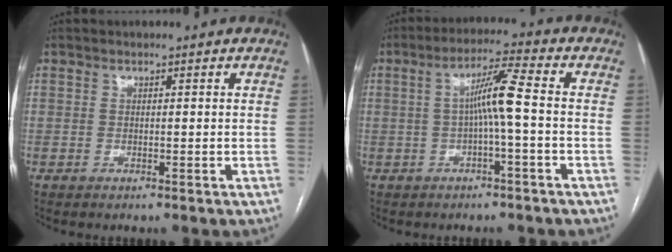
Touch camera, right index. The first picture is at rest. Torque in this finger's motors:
{"motor_torque": [1.07, 0.13, 0.29, 0.15]}